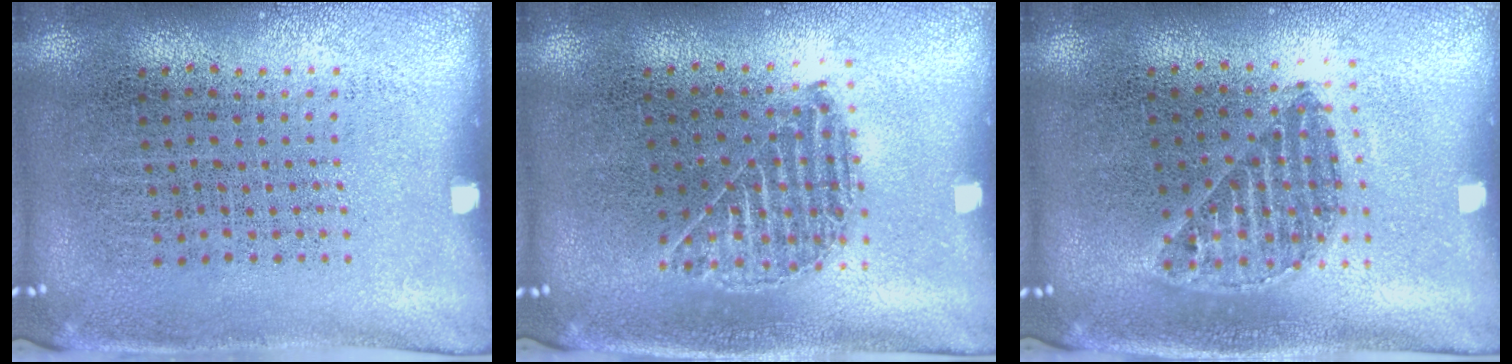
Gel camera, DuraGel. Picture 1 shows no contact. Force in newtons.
{"total": 1.0, "press": 0.9, "slide": 0.3}
{"total": 1.2, "press": 1.0, "slide": 0.5}